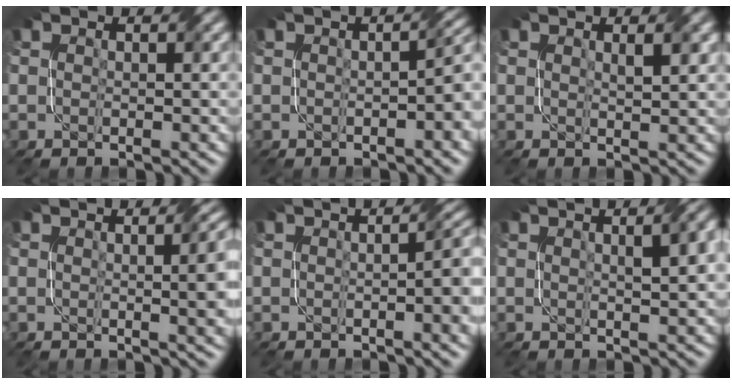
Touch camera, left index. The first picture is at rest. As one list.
[{"total": 3.0, "force": [-0.6, 0.8, 2.8], "torque": [-0.036, 0.009, -0.005]}, {"total": 1.1, "force": [0.7, 0.2, 0.9], "torque": [-0.013, 0.000, 0.012]}, {"total": 7.0, "force": [0.5, 2.8, 6.4], "torque": [-0.032, 0.014, 0.008]}, {"total": 5.4, "force": [-0.3, 1.7, 5.1], "torque": [-0.043, 0.005, 0.001]}, {"total": 4.8, "force": [1.7, 1.8, 4.2], "torque": [-0.030, 0.022, 0.008]}]